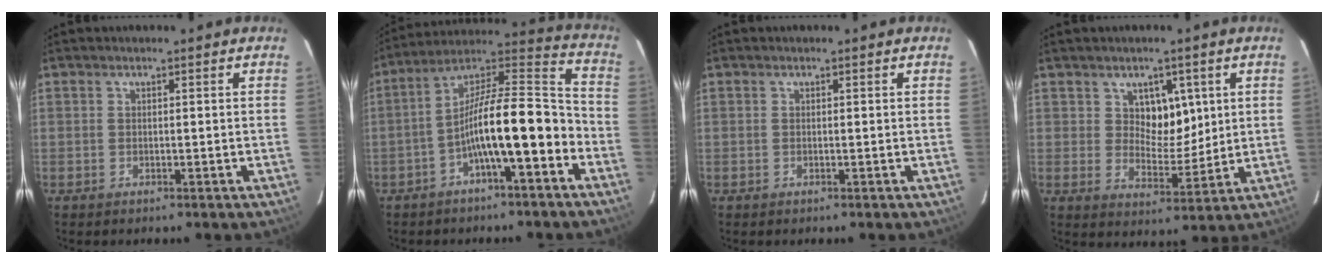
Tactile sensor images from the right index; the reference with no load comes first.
{"total": 14.4, "force": [-5.1, 2.2, 13.2], "torque": [-0.220, 0.035, -0.082]}
{"total": 0.0}
{"total": 6.3, "force": [2.5, 4.0, 4.3], "torque": [-0.059, 0.003, 0.046]}